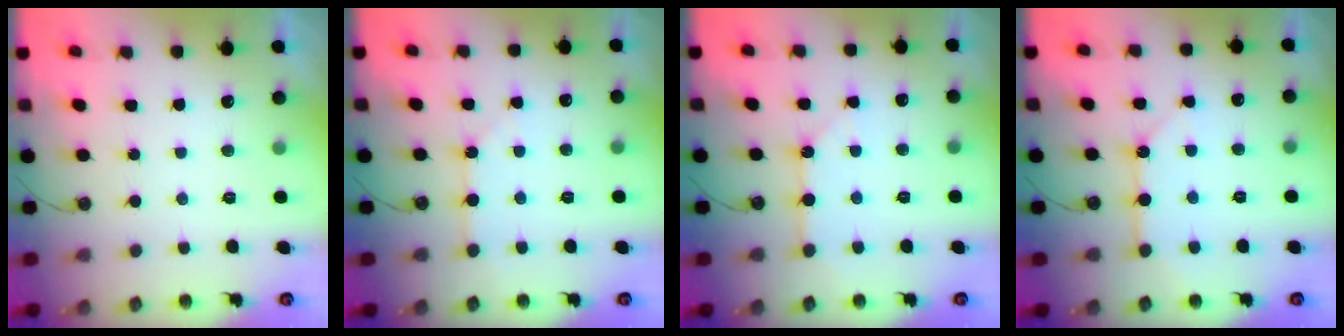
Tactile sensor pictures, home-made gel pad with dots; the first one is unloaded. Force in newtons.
{"total": 2.7, "press": 2.6, "slide": 0.5}
{"total": 3.7, "press": 3.7, "slide": 0.4}
{"total": 8.2, "press": 8.2, "slide": 0.7}